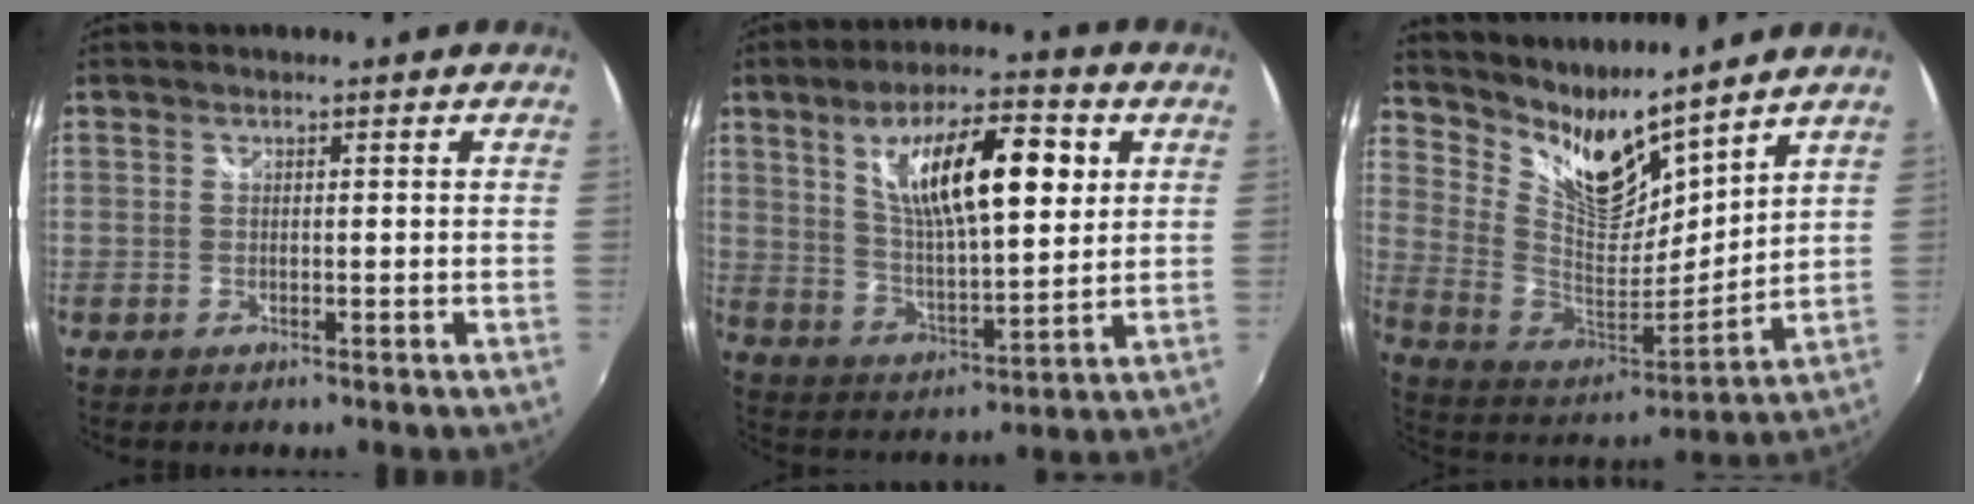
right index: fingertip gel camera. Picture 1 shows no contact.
{"total": 17.1, "force": [5.9, 5.6, 15.1], "torque": [-0.258, 0.012, 0.107]}
{"total": 14.4, "force": [11.4, 4.3, 7.7], "torque": [-0.147, -0.031, 0.221]}